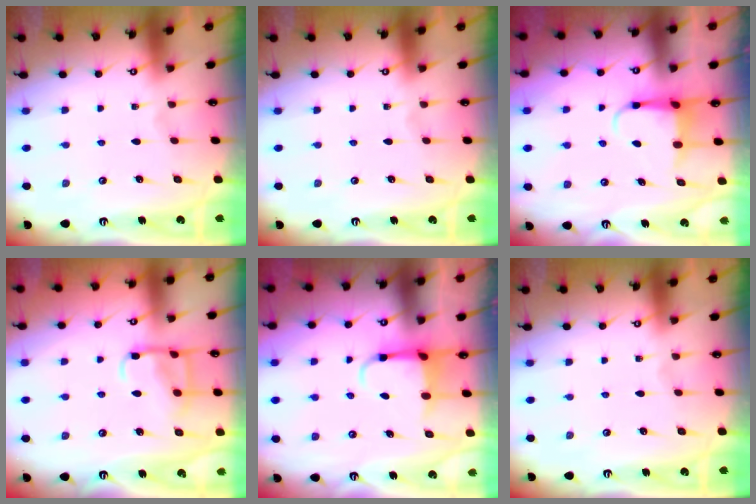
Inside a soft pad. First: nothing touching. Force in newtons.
{"total": 0.0}
{"total": 4.4, "press": 4.4, "slide": 0.2}
{"total": 11.2, "press": 11.1, "slide": 1.0}
{"total": 4.4, "press": 4.3, "slide": 0.9}
{"total": 0.0}